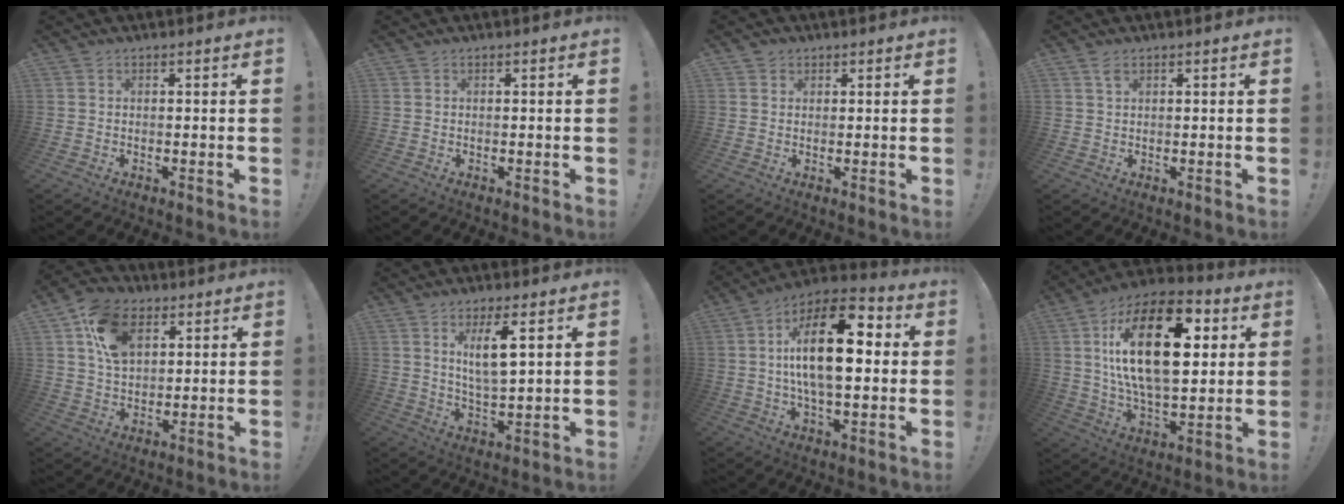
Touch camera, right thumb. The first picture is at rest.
{"total": 0.0}
{"total": 1.5, "force": [0.6, 1.4, 0.2], "torque": [-0.005, 0.003, 0.011]}
{"total": 2.1, "force": [1.2, 0.8, 1.4], "torque": [-0.027, -0.002, 0.022]}
{"total": 13.7, "force": [5.5, 9.4, 8.4], "torque": [-0.136, 0.003, 0.108]}
{"total": 8.9, "force": [3.8, 2.3, 7.7], "torque": [-0.137, -0.014, 0.061]}
{"total": 21.7, "force": [2.8, 9.8, 19.2], "torque": [-0.338, -0.001, 0.032]}
{"total": 26.7, "force": [7.0, 13.5, 21.9], "torque": [-0.390, -0.017, 0.111]}